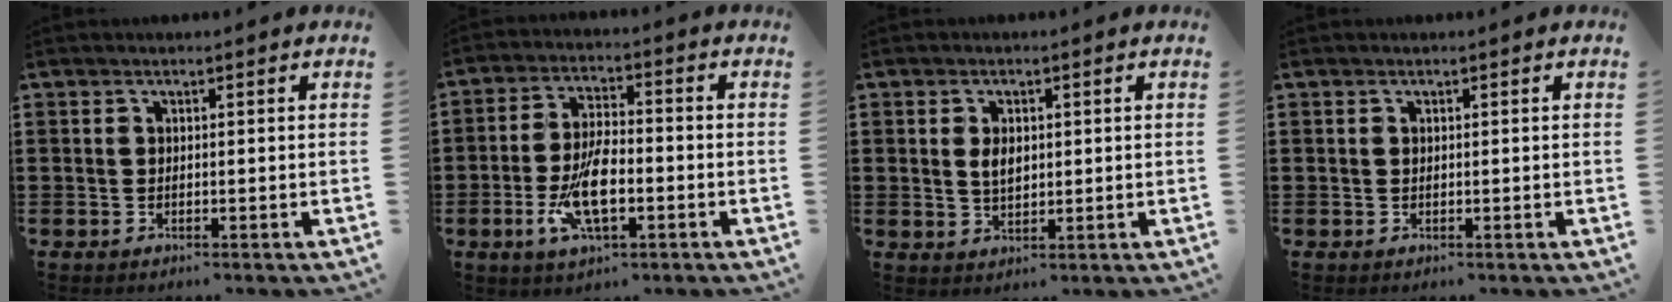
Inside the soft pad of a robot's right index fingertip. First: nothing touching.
{"total": 9.5, "force": [-2.7, 3.6, 8.3], "torque": [-0.185, -0.012, -0.054]}
{"total": 3.1, "force": [0.5, 1.9, 2.5], "torque": [-0.052, 0.008, 0.007]}
{"total": 0.0}